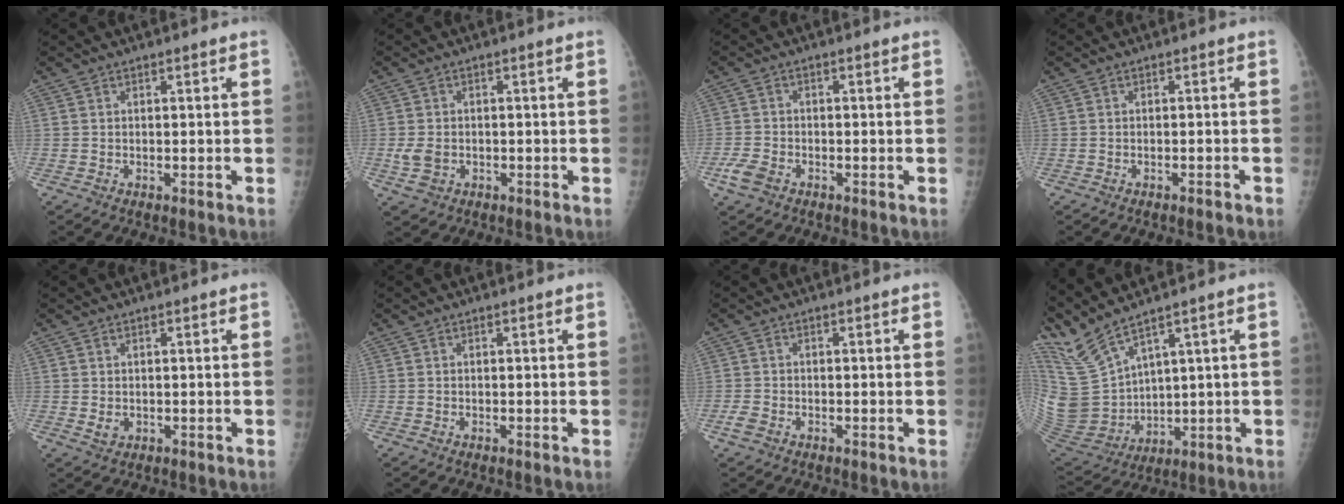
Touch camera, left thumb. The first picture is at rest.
{"total": 3.4, "force": [-0.8, 2.6, 2.0], "torque": [-0.037, 0.000, -0.011]}
{"total": 3.7, "force": [-2.1, 2.3, 2.0], "torque": [-0.049, 0.006, -0.039]}
{"total": 1.4, "force": [-1.1, 0.3, 0.8], "torque": [-0.018, 0.006, -0.009]}
{"total": 1.6, "force": [0.0, 1.2, 1.1], "torque": [-0.014, -0.002, 0.006]}
{"total": 0.0}
{"total": 1.8, "force": [-1.0, 1.2, 0.9], "torque": [-0.023, 0.000, -0.020]}
{"total": 11.5, "force": [9.2, 2.9, 6.3], "torque": [-0.130, -0.049, 0.219]}